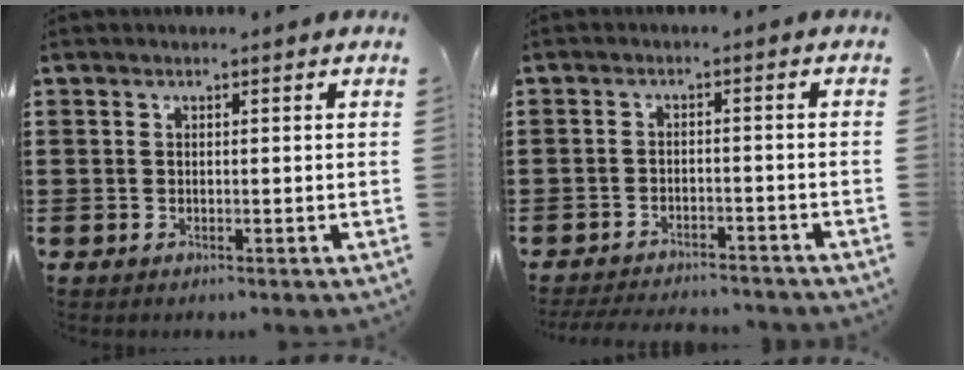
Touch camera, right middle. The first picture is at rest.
{"total": 3.3, "force": [-3.3, 0.3, 0.3], "torque": [-0.016, -0.002, -0.071]}